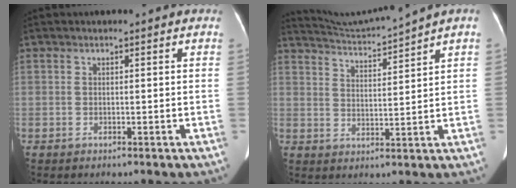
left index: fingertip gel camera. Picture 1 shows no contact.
{"total": 7.1, "force": [6.6, -2.4, 1.2], "torque": [-0.037, -0.006, 0.127]}